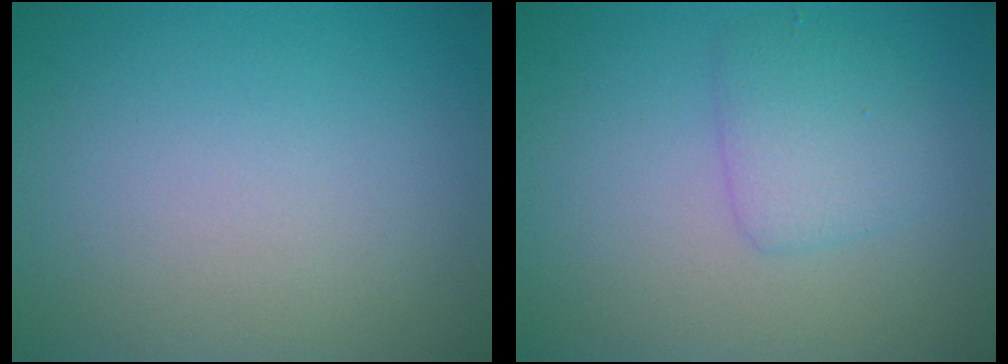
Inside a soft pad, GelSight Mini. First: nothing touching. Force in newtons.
{"total": 2.6, "press": 2.6, "slide": 0.0}